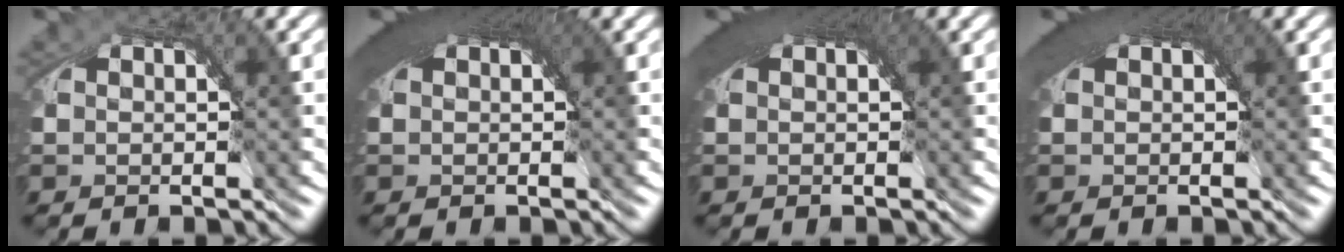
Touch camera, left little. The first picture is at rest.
{"total": 5.0, "force": [1.7, 1.7, 4.4], "torque": [-0.050, 0.014, 0.020]}
{"total": 4.7, "force": [1.5, 1.6, 4.1], "torque": [-0.050, 0.011, 0.018]}
{"total": 4.3, "force": [1.6, 1.3, 3.8], "torque": [-0.042, 0.012, 0.018]}